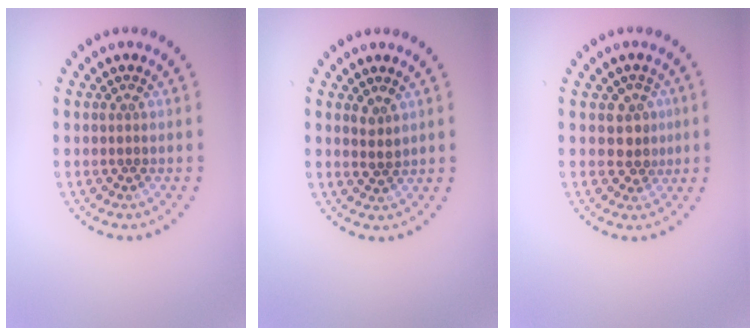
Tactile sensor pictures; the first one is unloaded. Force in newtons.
{"total": 1.3, "press": 1.0, "slide": 0.8}
{"total": 2.2, "press": 1.9, "slide": 1.2}